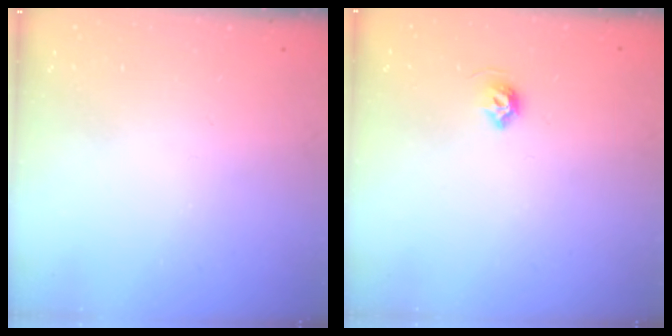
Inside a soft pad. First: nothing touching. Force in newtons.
{"total": 5.7, "press": 5.7, "slide": 0.7}